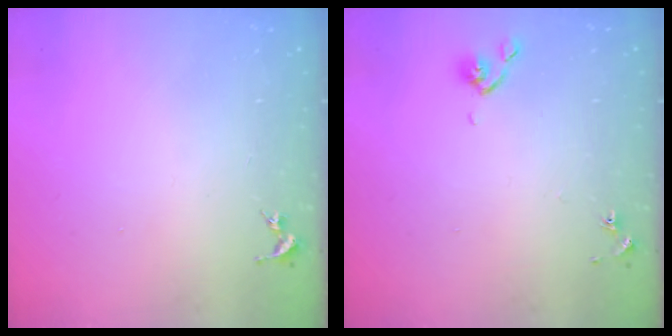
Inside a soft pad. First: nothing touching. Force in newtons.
{"total": 5.9, "press": 5.8, "slide": 0.8}